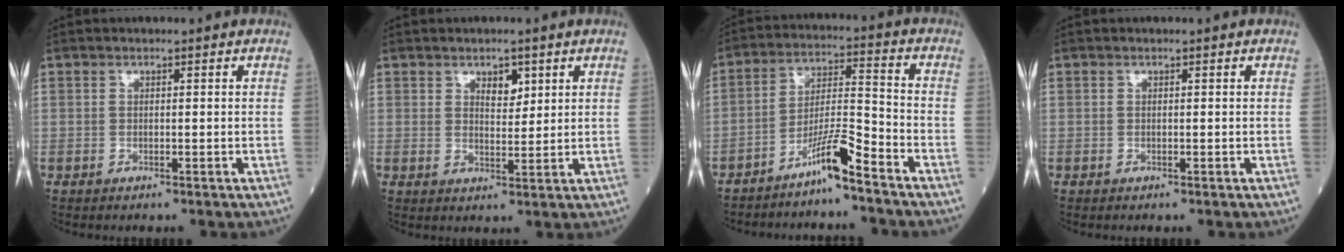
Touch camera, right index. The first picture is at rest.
{"total": 3.2, "force": [1.8, 1.5, 2.2], "torque": [-0.032, -0.001, 0.031]}
{"total": 7.2, "force": [-5.5, -0.1, 4.6], "torque": [-0.087, 0.001, -0.104]}
{"total": 0.0}